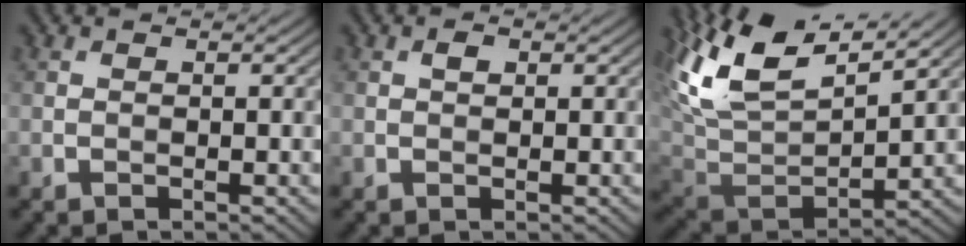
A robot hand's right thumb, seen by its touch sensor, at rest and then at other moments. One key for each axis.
{"total": 1.0, "fx": 0.4, "fy": 0.6, "fz": 0.7, "tx": -0.012, "ty": 0.001, "tz": 0.005}
{"total": 13.0, "fx": 7.9, "fy": 5.0, "fz": 8.9, "tx": -0.227, "ty": 0.023, "tz": 0.157}